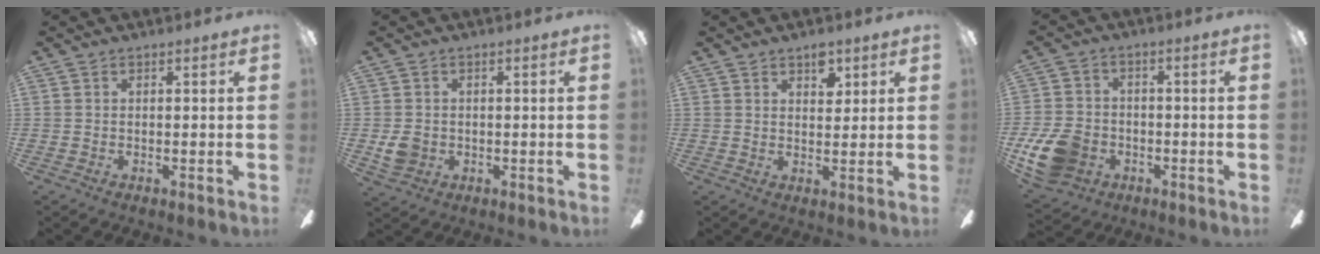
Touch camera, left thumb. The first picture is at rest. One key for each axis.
{"total": 4.3, "fx": -0.3, "fy": 3.8, "fz": 2.1, "tx": -0.022, "ty": 0.002, "tz": -0.004}
{"total": 5.0, "fx": 3.2, "fy": 2.8, "fz": 2.7, "tx": -0.018, "ty": -0.015, "tz": 0.050}
{"total": 12.0, "fx": -4.7, "fy": 9.0, "fz": 6.3, "tx": -0.144, "ty": 0.030, "tz": -0.085}